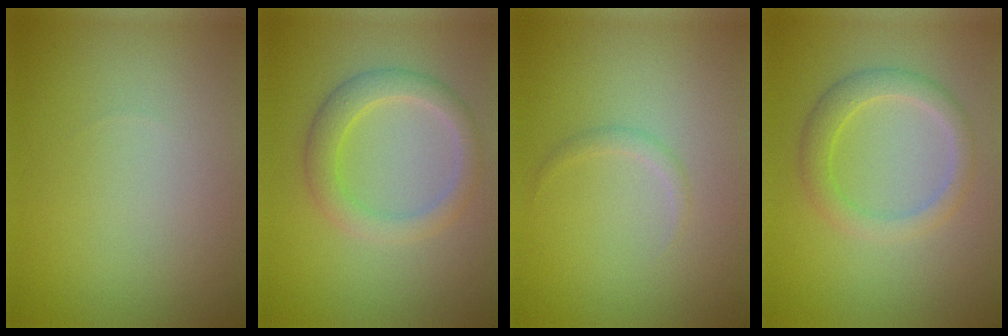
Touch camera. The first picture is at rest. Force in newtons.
{"total": 3.1, "press": 3.1, "slide": 0.3}
{"total": 0.7, "press": 0.7, "slide": 0.0}
{"total": 2.7, "press": 2.7, "slide": 0.0}